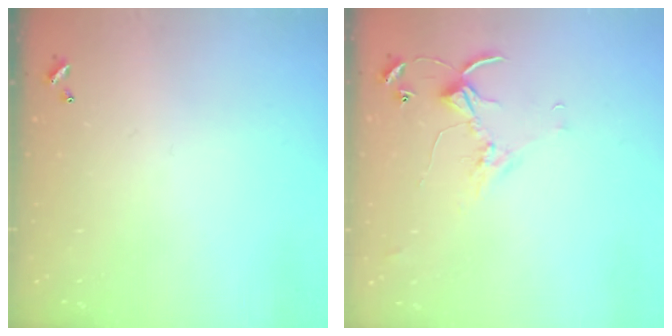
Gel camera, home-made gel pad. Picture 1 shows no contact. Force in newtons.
{"total": 2.8, "press": 2.8, "slide": 0.4}